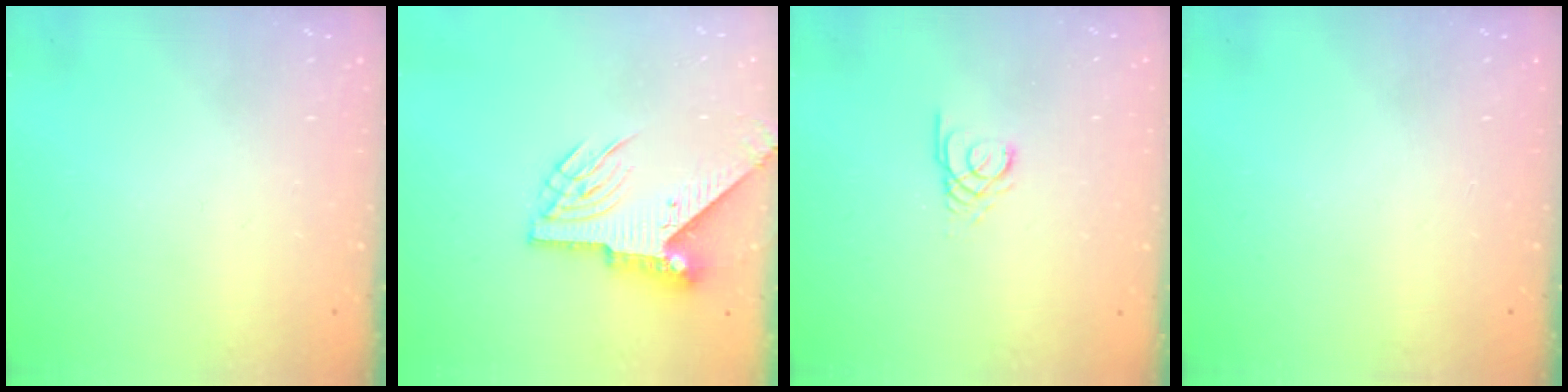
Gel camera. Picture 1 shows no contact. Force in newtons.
{"total": 7.6, "press": 7.6, "slide": 0.6}
{"total": 2.7, "press": 2.7, "slide": 0.3}
{"total": 0.0}